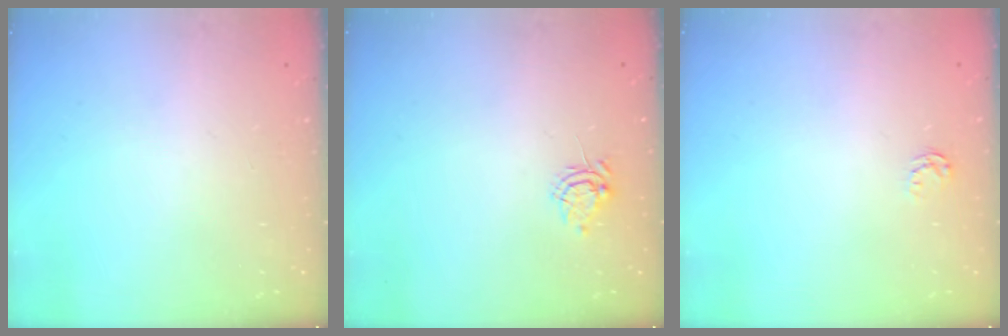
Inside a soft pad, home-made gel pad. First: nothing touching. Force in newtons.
{"total": 5.9, "press": 5.9, "slide": 0.5}
{"total": 2.5, "press": 2.5, "slide": 0.4}